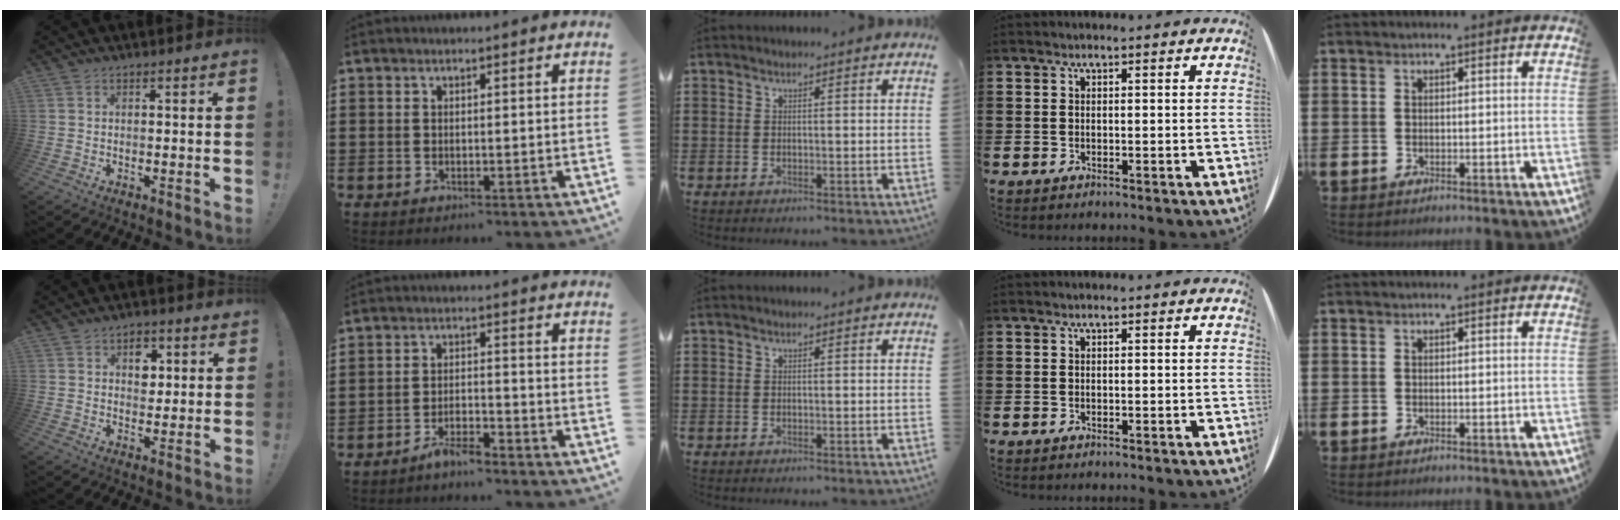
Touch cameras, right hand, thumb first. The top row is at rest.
{"thumb": {"total": 5.8, "force": [2.2, 4.4, 3.1], "torque": [-0.025, -0.009, 0.034]}, "index": {"total": 3.1, "force": [-2.9, 0.3, 0.9], "torque": [-0.019, 0.009, -0.058]}}